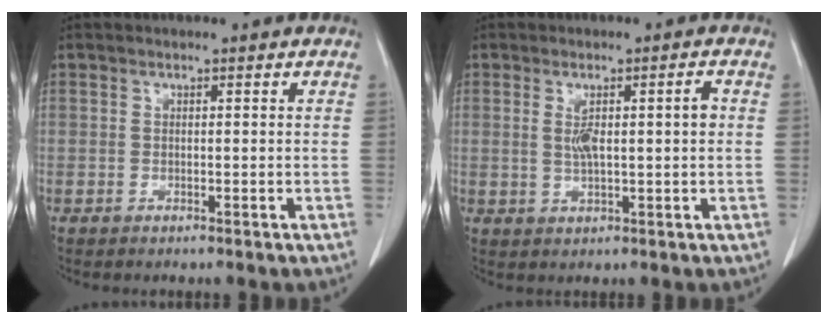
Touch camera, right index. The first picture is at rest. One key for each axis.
{"total": 4.9, "fx": 0.7, "fy": 0.8, "fz": 4.7, "tx": -0.083, "ty": 0.009, "tz": 0.015}